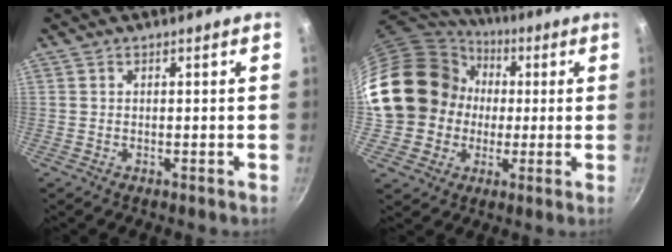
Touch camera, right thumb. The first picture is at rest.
{"total": 19.4, "force": [0.6, 17.5, 8.5], "torque": [-0.140, 0.037, 0.016]}